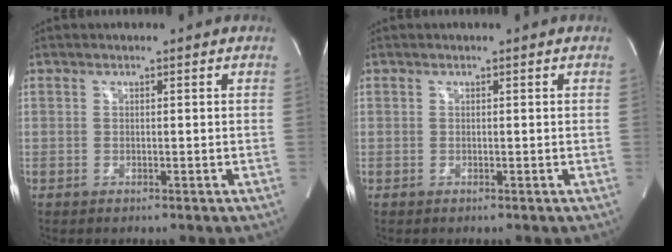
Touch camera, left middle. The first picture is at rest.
{"total": 0.0}